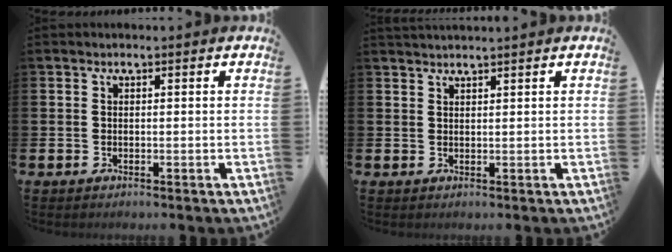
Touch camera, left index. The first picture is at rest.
{"total": 1.3, "force": [1.3, -0.2, 0.0], "torque": [0.000, -0.004, 0.024]}